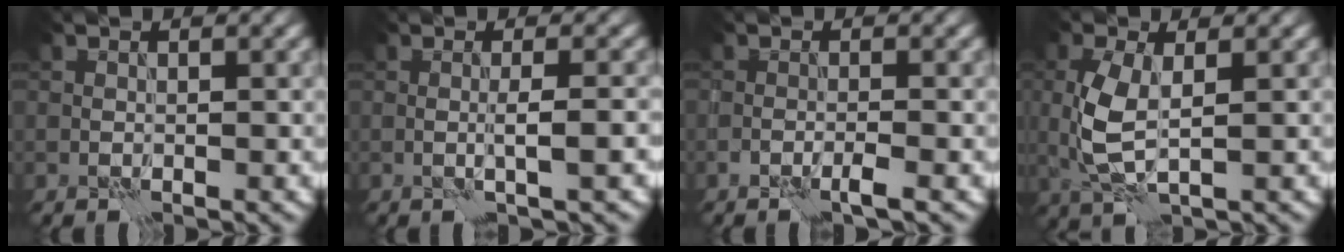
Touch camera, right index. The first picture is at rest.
{"total": 2.3, "force": [-0.2, 0.3, 2.2], "torque": [-0.035, 0.003, -0.010]}
{"total": 1.4, "force": [-0.9, 0.0, 1.1], "torque": [-0.017, 0.005, -0.020]}
{"total": 4.5, "force": [0.2, 2.0, 4.0], "torque": [-0.099, 0.002, 0.004]}